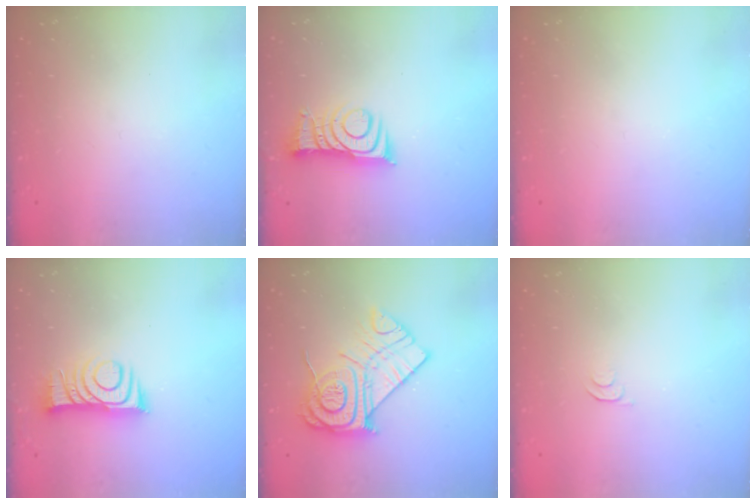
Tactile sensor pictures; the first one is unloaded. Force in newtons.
{"total": 10.0, "press": 9.9, "slide": 1.0}
{"total": 0.0}
{"total": 10.2, "press": 10.2, "slide": 0.4}
{"total": 17.3, "press": 17.2, "slide": 1.3}
{"total": 3.9, "press": 3.8, "slide": 0.5}